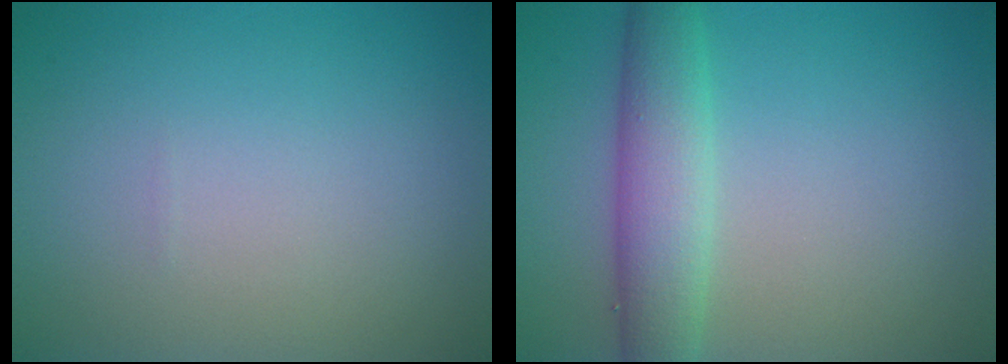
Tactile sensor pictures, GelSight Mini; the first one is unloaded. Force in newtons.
{"total": 4.6, "press": 4.6, "slide": 0.1}